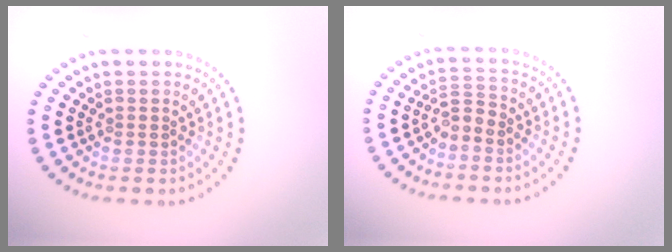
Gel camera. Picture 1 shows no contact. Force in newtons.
{"total": 1.4, "press": 1.2, "slide": 0.9}